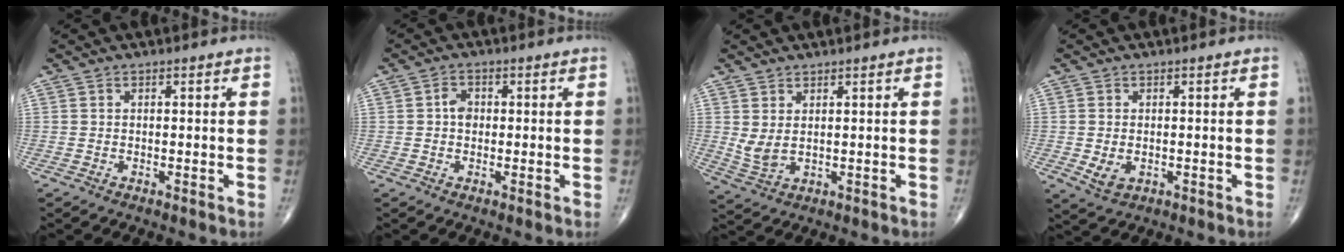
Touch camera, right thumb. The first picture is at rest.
{"total": 2.5, "force": [0.1, 1.9, 1.6], "torque": [-0.020, 0.007, -0.004]}
{"total": 3.9, "force": [1.2, 1.8, 3.2], "torque": [-0.069, -0.008, 0.034]}
{"total": 3.3, "force": [-0.5, 2.3, 2.4], "torque": [-0.042, -0.006, -0.001]}